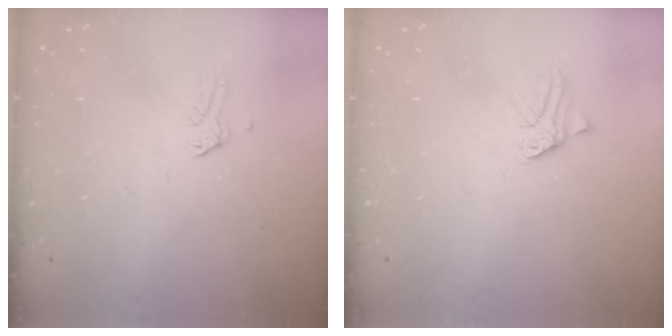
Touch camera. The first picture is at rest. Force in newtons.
{"total": 1.1, "press": 1.1, "slide": 0.1}